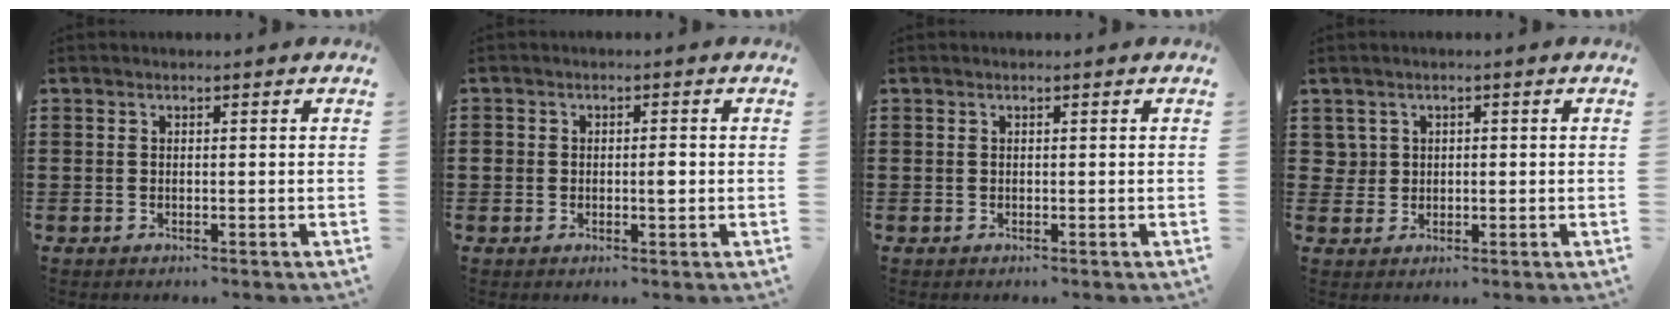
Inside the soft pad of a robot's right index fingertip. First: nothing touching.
{"total": 2.2, "force": [-0.3, 1.3, 1.8], "torque": [-0.035, 0.003, -0.006]}
{"total": 0.0}
{"total": 1.8, "force": [0.5, 1.7, 0.4], "torque": [-0.016, 0.009, 0.007]}